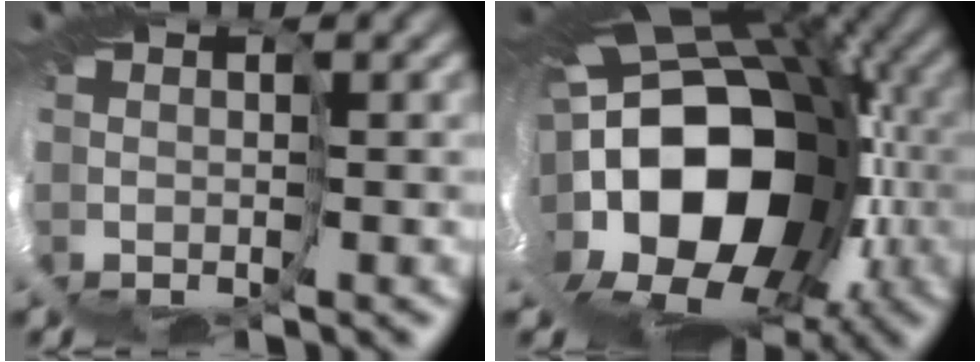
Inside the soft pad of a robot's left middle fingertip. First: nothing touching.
{"total": 17.1, "force": [-4.4, 11.8, 11.5], "torque": [-0.217, -0.003, -0.115]}